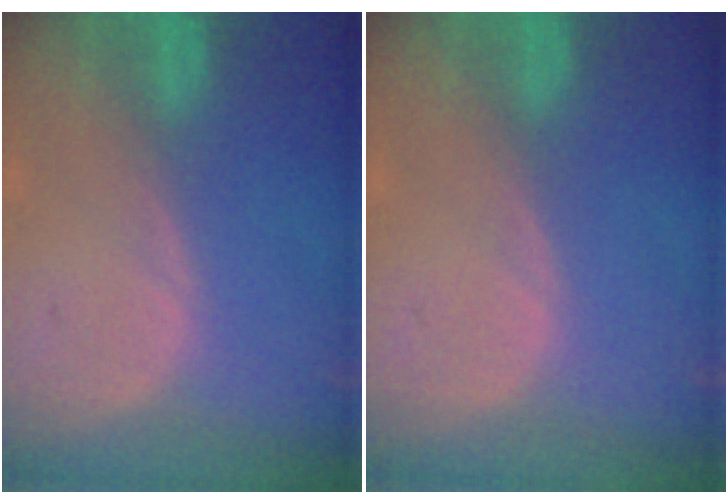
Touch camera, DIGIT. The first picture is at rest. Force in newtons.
{"total": 0.0}